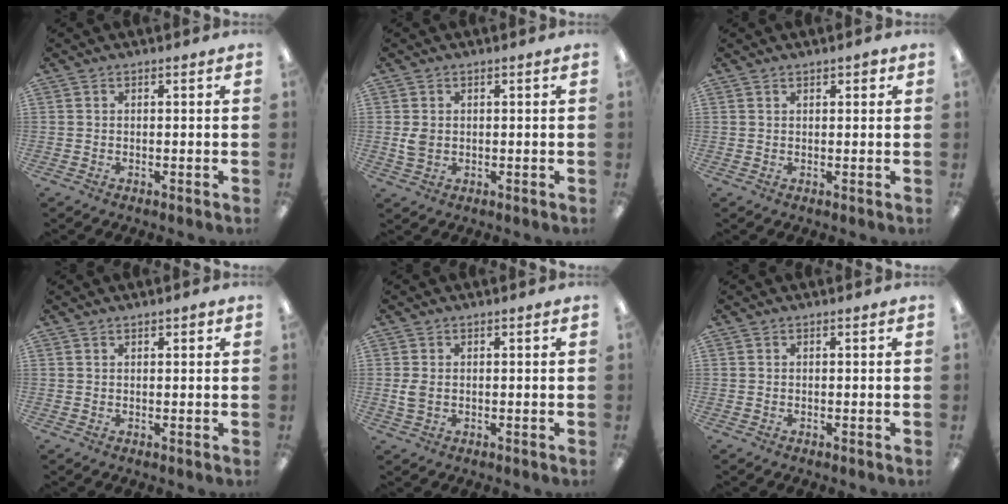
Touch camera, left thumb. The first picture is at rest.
{"total": 3.0, "force": [0.1, 2.3, 2.0], "torque": [-0.029, 0.002, 0.001]}
{"total": 1.4, "force": [0.9, 0.6, 0.9], "torque": [-0.010, -0.002, 0.015]}
{"total": 0.9, "force": [0.7, 0.4, 0.6], "torque": [-0.012, 0.001, 0.012]}
{"total": 2.8, "force": [-0.1, 1.7, 2.2], "torque": [-0.047, 0.002, -0.002]}
{"total": 0.0}